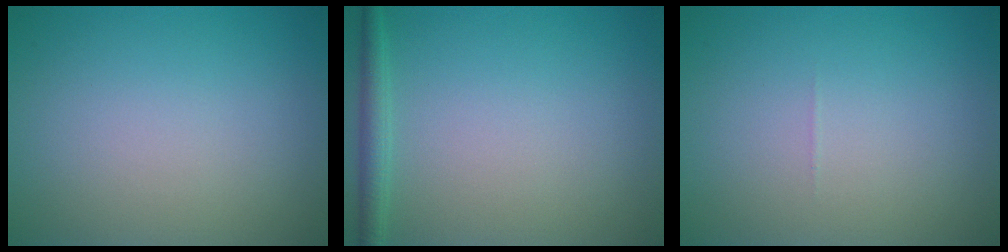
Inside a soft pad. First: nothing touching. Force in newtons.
{"total": 1.7, "press": 1.7, "slide": 0.1}
{"total": 0.0}